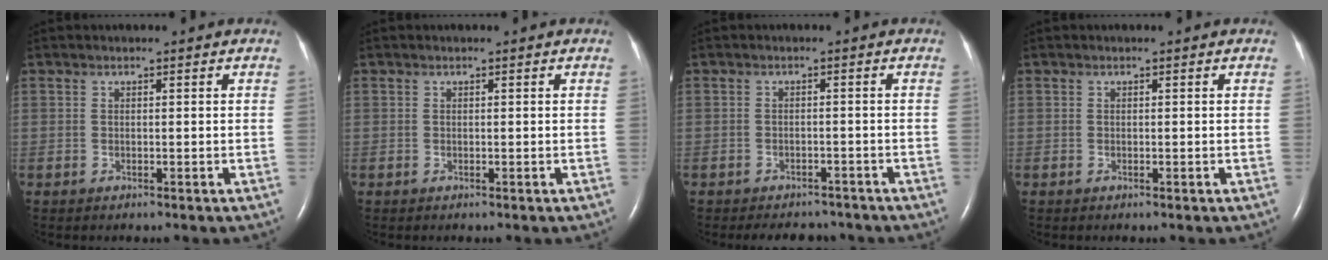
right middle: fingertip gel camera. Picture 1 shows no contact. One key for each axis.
{"total": 0.0}
{"total": 6.1, "fx": -5.5, "fy": 2.4, "fz": 1.3, "tx": -0.018, "ty": 0.000, "tz": -0.066}
{"total": 0.0}